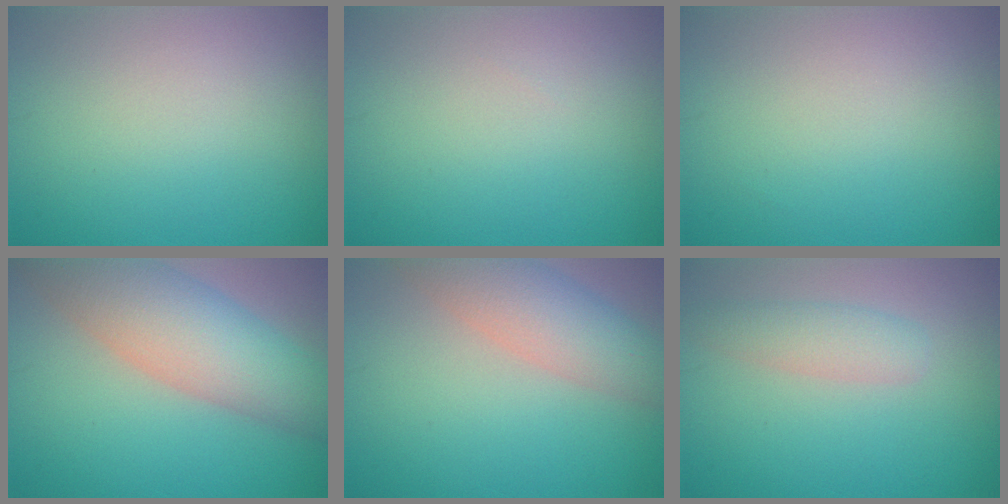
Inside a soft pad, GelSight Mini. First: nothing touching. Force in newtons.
{"total": 0.0}
{"total": 0.0}
{"total": 8.6, "press": 8.6, "slide": 0.3}
{"total": 5.7, "press": 5.7, "slide": 0.3}
{"total": 2.6, "press": 2.6, "slide": 0.2}